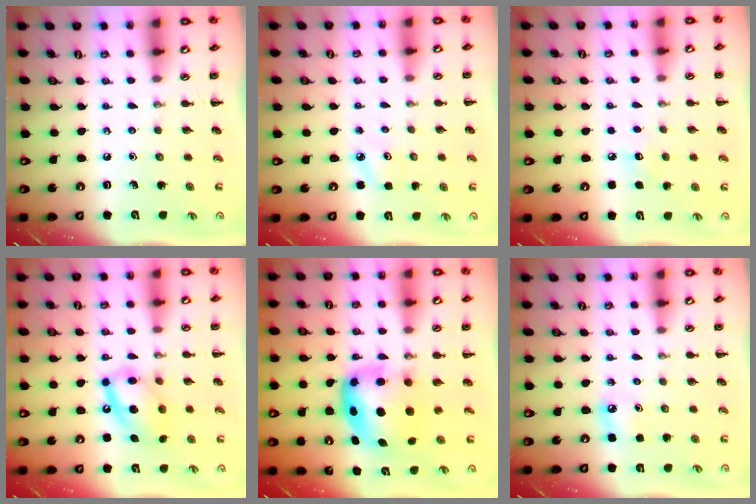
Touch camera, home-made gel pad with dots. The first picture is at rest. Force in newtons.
{"total": 3.5, "press": 3.3, "slide": 1.0}
{"total": 5.1, "press": 4.9, "slide": 1.4}
{"total": 13.4, "press": 13.1, "slide": 2.5}
{"total": 6.9, "press": 6.7, "slide": 1.6}
{"total": 6.0, "press": 5.8, "slide": 1.7}